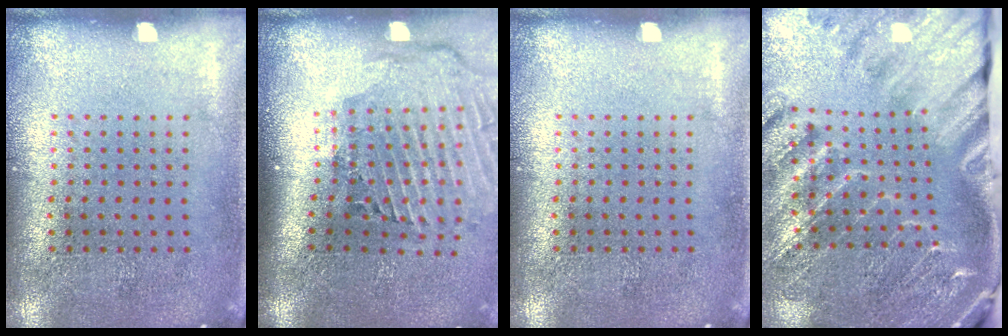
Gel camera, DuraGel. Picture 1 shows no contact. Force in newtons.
{"total": 2.9, "press": 2.1, "slide": 2.0}
{"total": 0.0}
{"total": 3.3, "press": 3.1, "slide": 0.9}